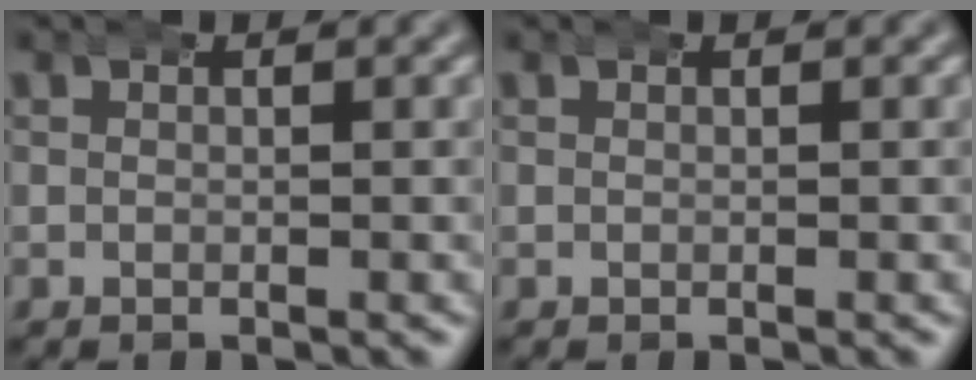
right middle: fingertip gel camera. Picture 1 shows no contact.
{"total": 0.0}